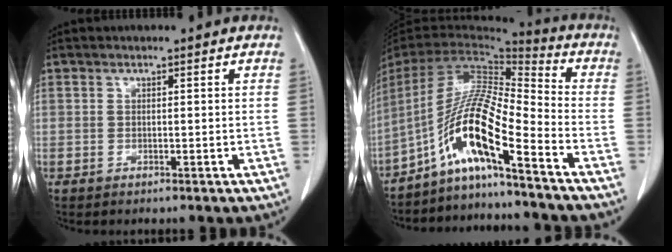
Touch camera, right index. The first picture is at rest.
{"total": 12.7, "force": [-8.0, -0.1, 9.8], "torque": [-0.189, 0.007, -0.154]}